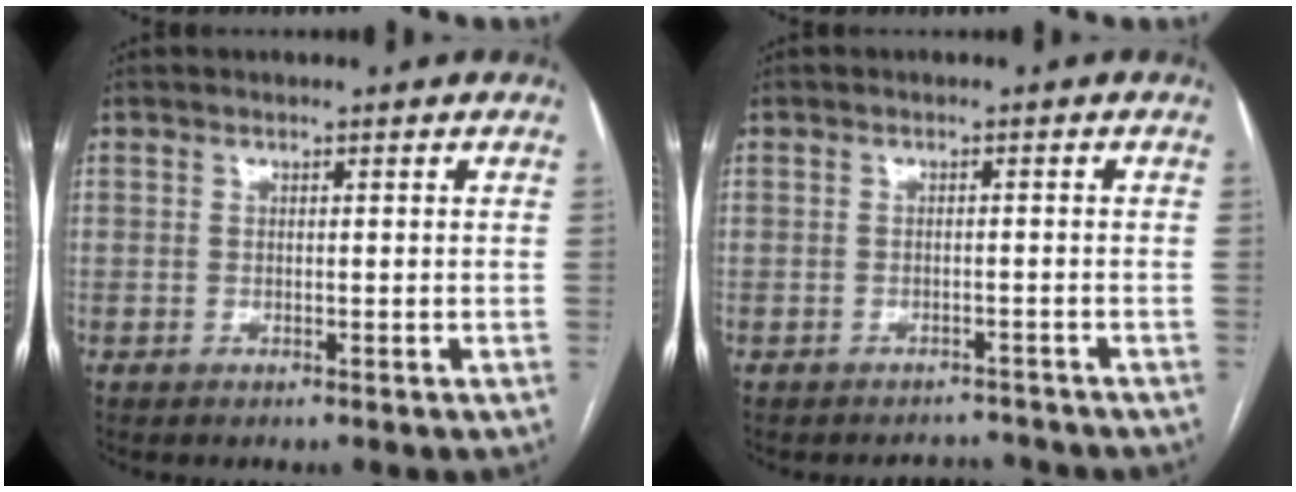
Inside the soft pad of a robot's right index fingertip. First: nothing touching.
{"total": 2.9, "force": [-2.7, 0.7, -0.6], "torque": [0.008, 0.000, -0.035]}